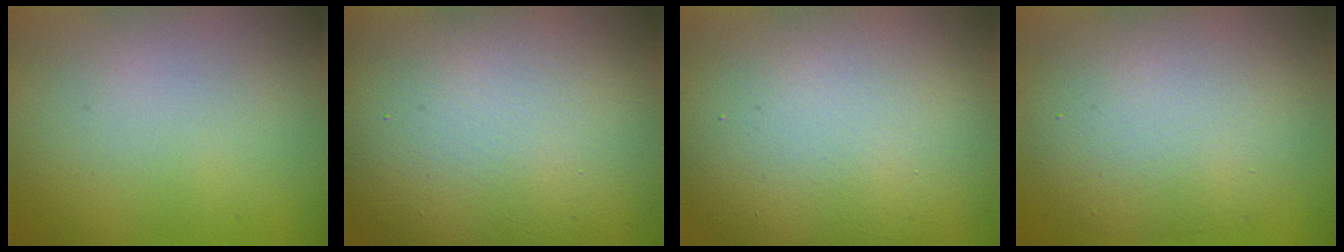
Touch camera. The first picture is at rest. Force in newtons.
{"total": 18.7, "press": 18.7, "slide": 1.0}
{"total": 16.3, "press": 16.3, "slide": 0.9}
{"total": 7.8, "press": 7.8, "slide": 0.5}